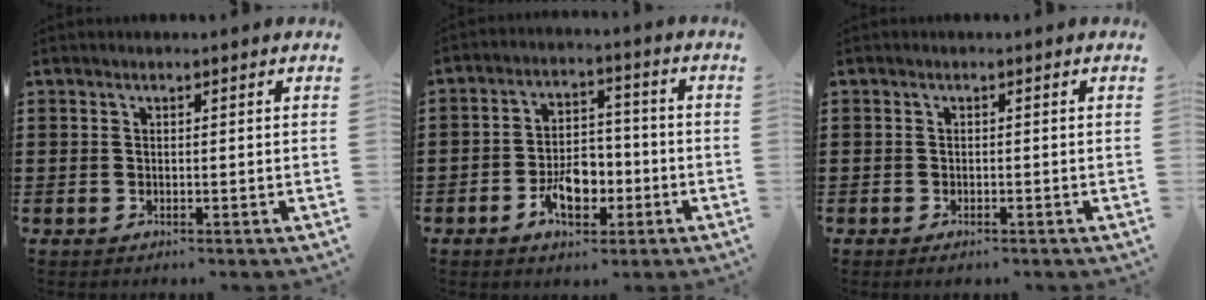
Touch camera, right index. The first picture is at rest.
{"total": 7.1, "force": [-2.9, 4.4, 4.8], "torque": [-0.078, 0.003, -0.056]}
{"total": 0.7, "force": [-0.6, 0.2, 0.2], "torque": [-0.006, -0.002, -0.013]}